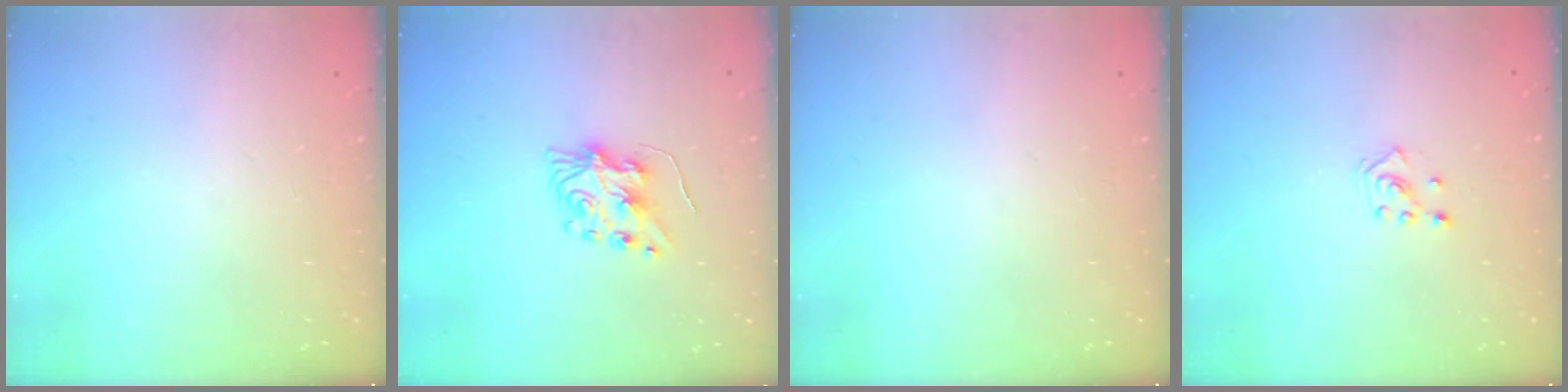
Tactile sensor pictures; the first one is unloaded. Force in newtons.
{"total": 7.8, "press": 7.8, "slide": 0.7}
{"total": 0.0}
{"total": 2.8, "press": 2.7, "slide": 0.7}